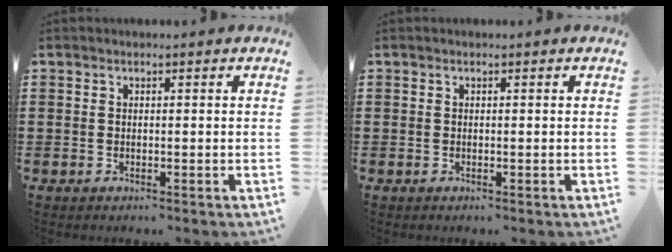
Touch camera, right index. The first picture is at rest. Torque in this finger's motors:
{"motor_torque": [0.01, 0.03, 0.00, 0.00]}